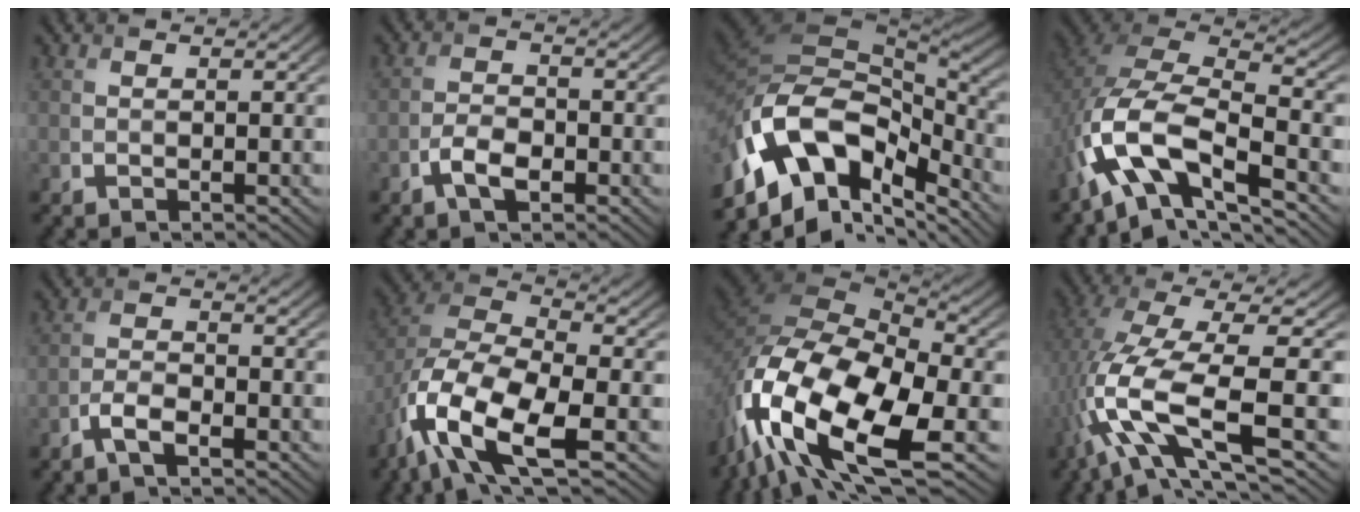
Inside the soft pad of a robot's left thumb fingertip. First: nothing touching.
{"total": 3.8, "force": [-2.0, 1.9, 2.6], "torque": [-0.052, 0.001, -0.043]}
{"total": 16.5, "force": [-7.6, 8.7, 11.8], "torque": [-0.280, -0.026, -0.123]}
{"total": 14.0, "force": [-6.4, 6.2, 10.8], "torque": [-0.231, -0.013, -0.127]}
{"total": 3.0, "force": [-2.0, 1.0, 2.0], "torque": [-0.048, 0.003, -0.046]}
{"total": 13.7, "force": [-6.8, 5.7, 10.5], "torque": [-0.232, -0.021, -0.138]}
{"total": 19.4, "force": [-8.3, 9.4, 14.7], "torque": [-0.347, -0.053, -0.133]}
{"total": 12.6, "force": [-2.9, 3.8, 11.6], "torque": [-0.255, -0.006, -0.054]}